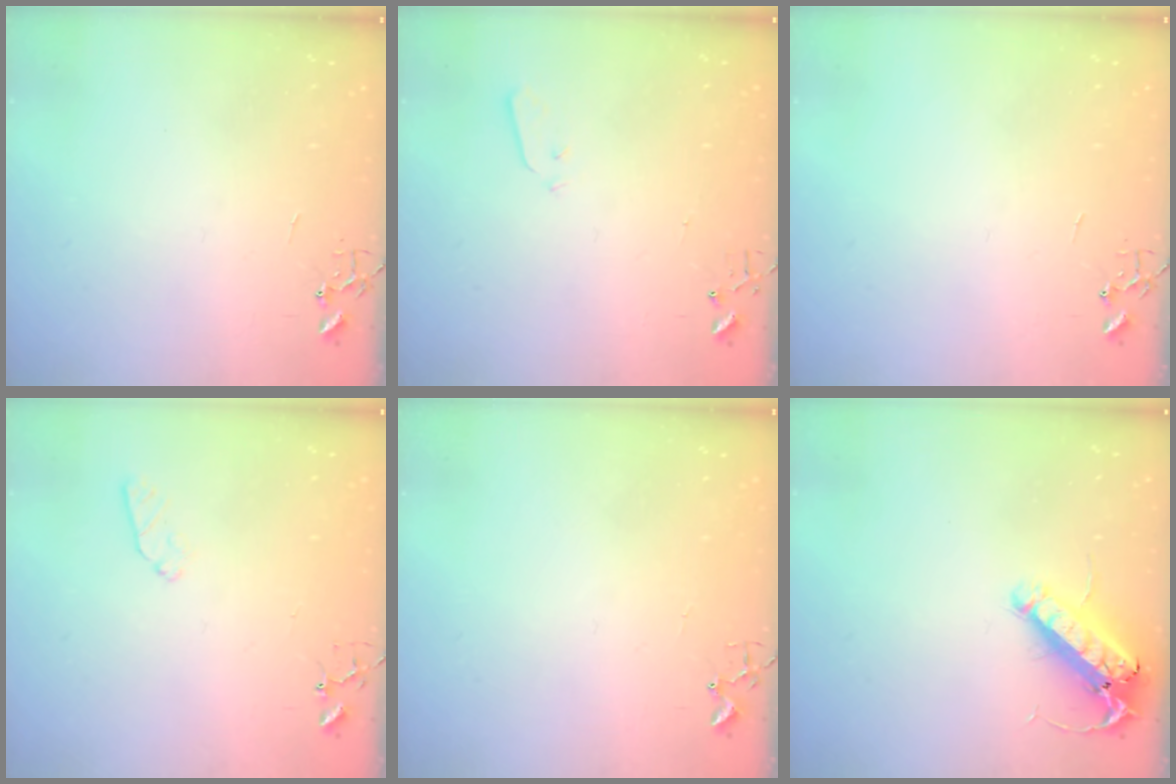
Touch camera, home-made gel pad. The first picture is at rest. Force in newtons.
{"total": 2.9, "press": 2.8, "slide": 0.8}
{"total": 0.0}
{"total": 5.3, "press": 5.2, "slide": 0.7}
{"total": 3.0, "press": 2.9, "slide": 0.4}
{"total": 15.2, "press": 15.0, "slide": 2.7}